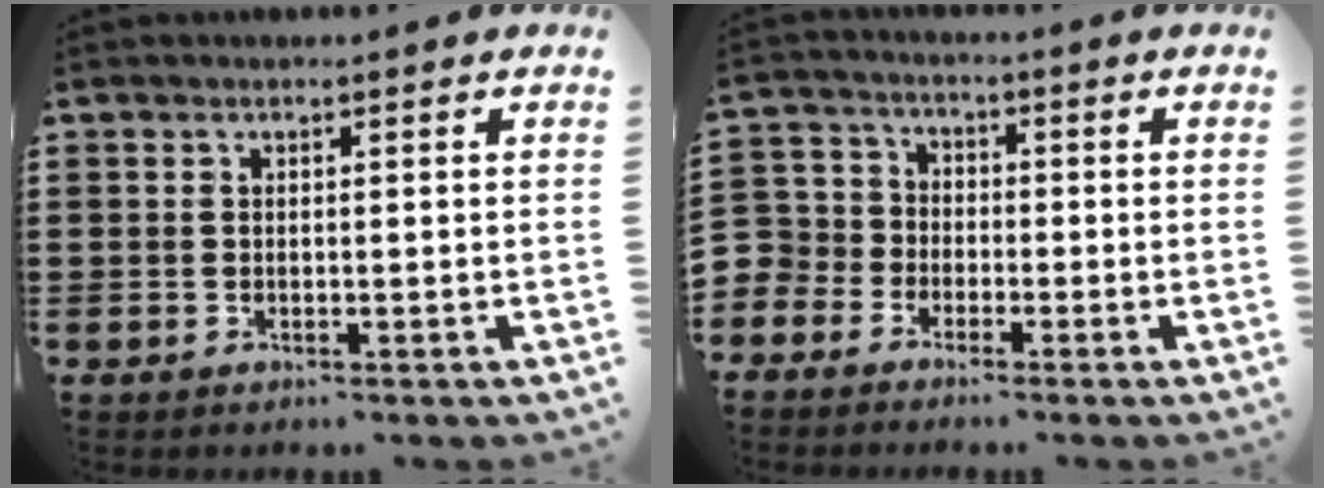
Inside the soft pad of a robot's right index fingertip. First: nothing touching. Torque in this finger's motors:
{"motor_torque": [2.14, 0.00, 0.22, 0.00]}